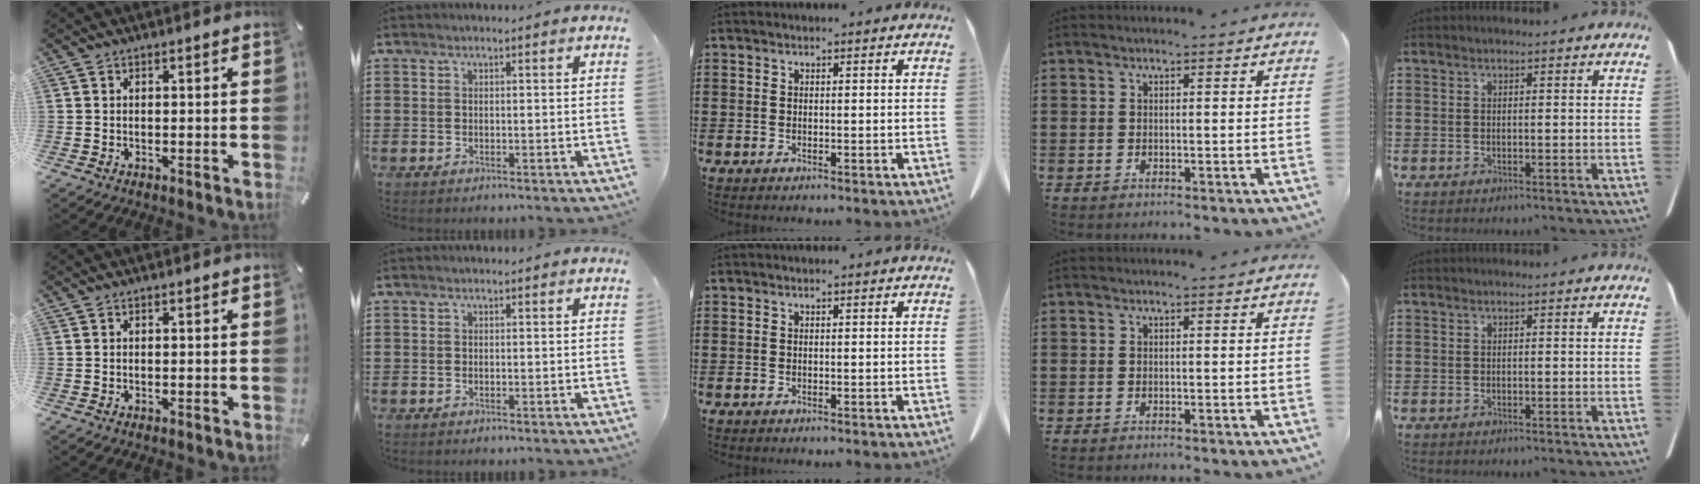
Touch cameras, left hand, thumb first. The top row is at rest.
{}